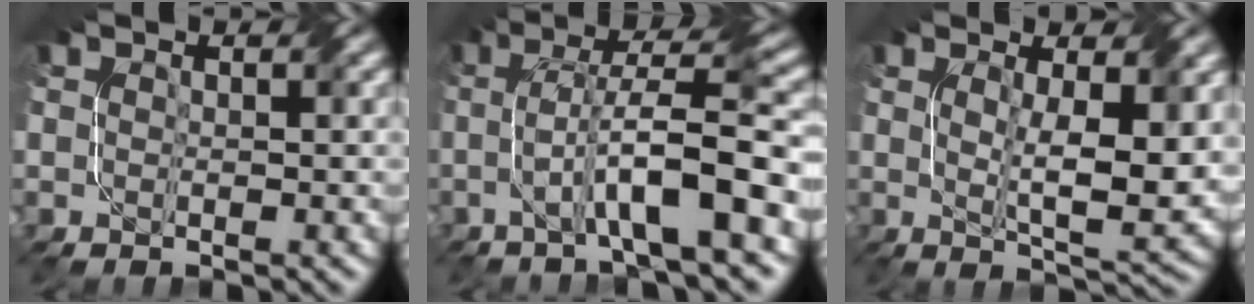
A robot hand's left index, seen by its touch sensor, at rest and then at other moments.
{"total": 7.8, "force": [-1.5, 1.0, 7.6], "torque": [-0.130, 0.021, -0.031]}
{"total": 6.6, "force": [1.1, 1.6, 6.3], "torque": [-0.106, -0.011, 0.026]}